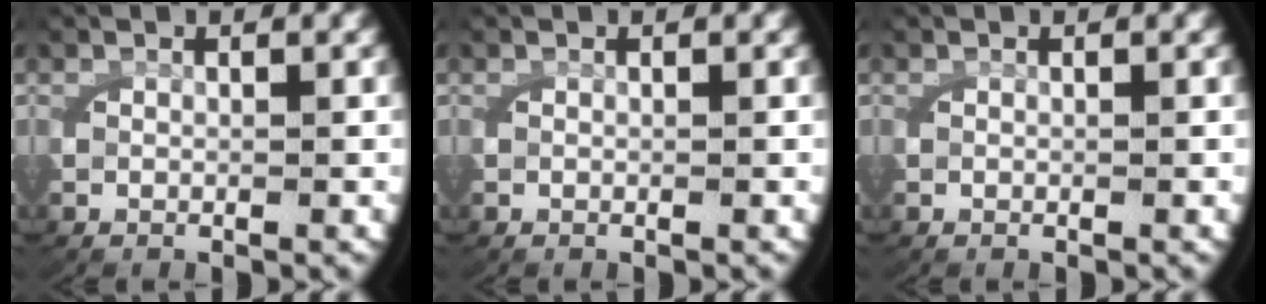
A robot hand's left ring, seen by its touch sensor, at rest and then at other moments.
{"total": 0.0}
{"total": 0.0}